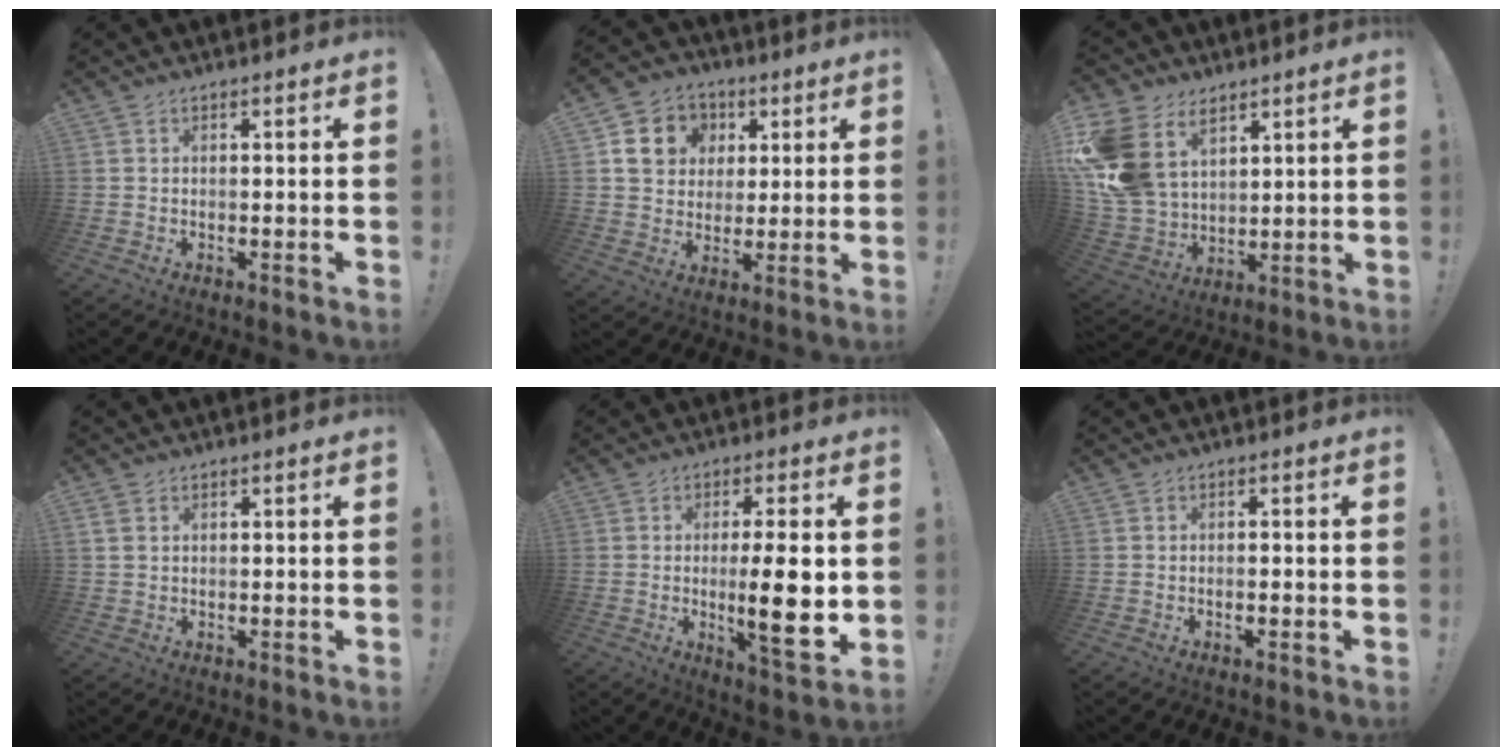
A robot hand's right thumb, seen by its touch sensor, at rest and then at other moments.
{"total": 11.4, "force": [3.4, 10.2, 4.0], "torque": [-0.056, -0.007, 0.071]}
{"total": 17.6, "force": [7.6, 12.9, 9.3], "torque": [-0.187, -0.040, 0.149]}
{"total": 2.0, "force": [0.9, 1.5, 1.0], "torque": [-0.015, 0.002, 0.016]}
{"total": 13.6, "force": [-0.6, 2.0, 13.4], "torque": [-0.210, -0.015, -0.017]}
{"total": 1.2, "force": [-0.7, 0.2, 1.0], "torque": [-0.025, 0.003, -0.010]}